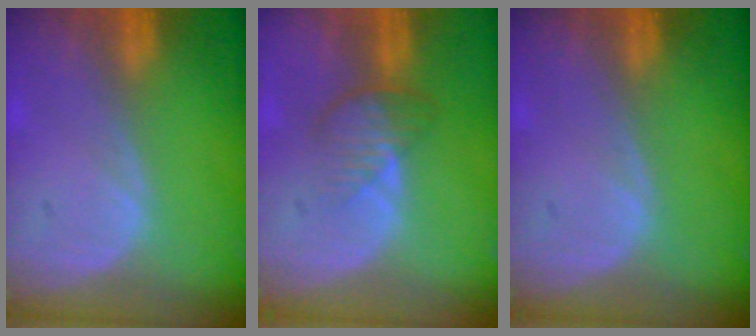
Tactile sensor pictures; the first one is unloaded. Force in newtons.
{"total": 3.9, "press": 3.3, "slide": 2.0}
{"total": 0.0}